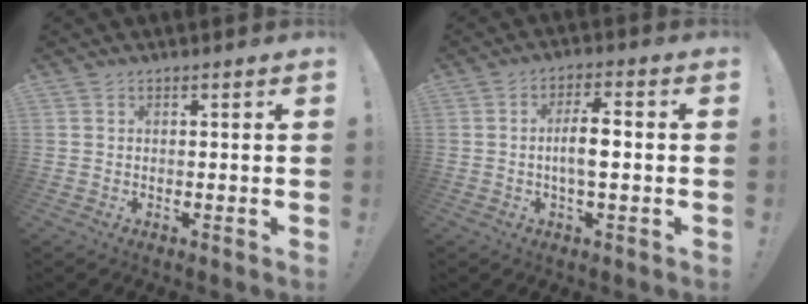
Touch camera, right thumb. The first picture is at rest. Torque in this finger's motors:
{"motor_torque": [0.72, 0.84, 0.41, -0.36, 0.01]}